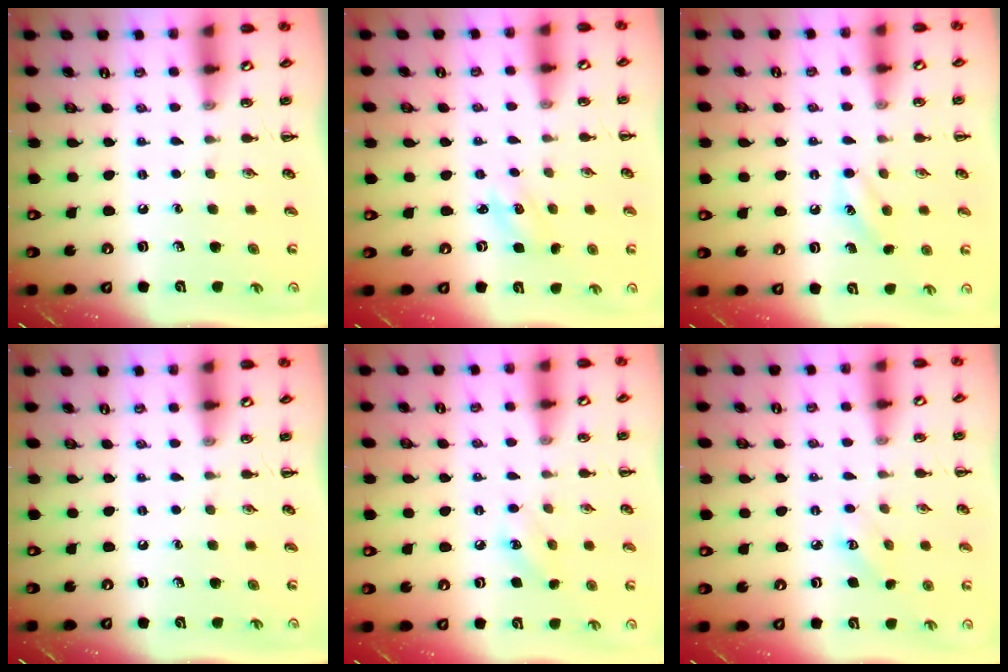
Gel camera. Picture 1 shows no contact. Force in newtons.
{"total": 1.8, "press": 1.8, "slide": 0.5}
{"total": 8.7, "press": 8.5, "slide": 1.8}
{"total": 0.0}
{"total": 7.5, "press": 7.3, "slide": 1.9}
{"total": 2.9, "press": 2.8, "slide": 0.8}